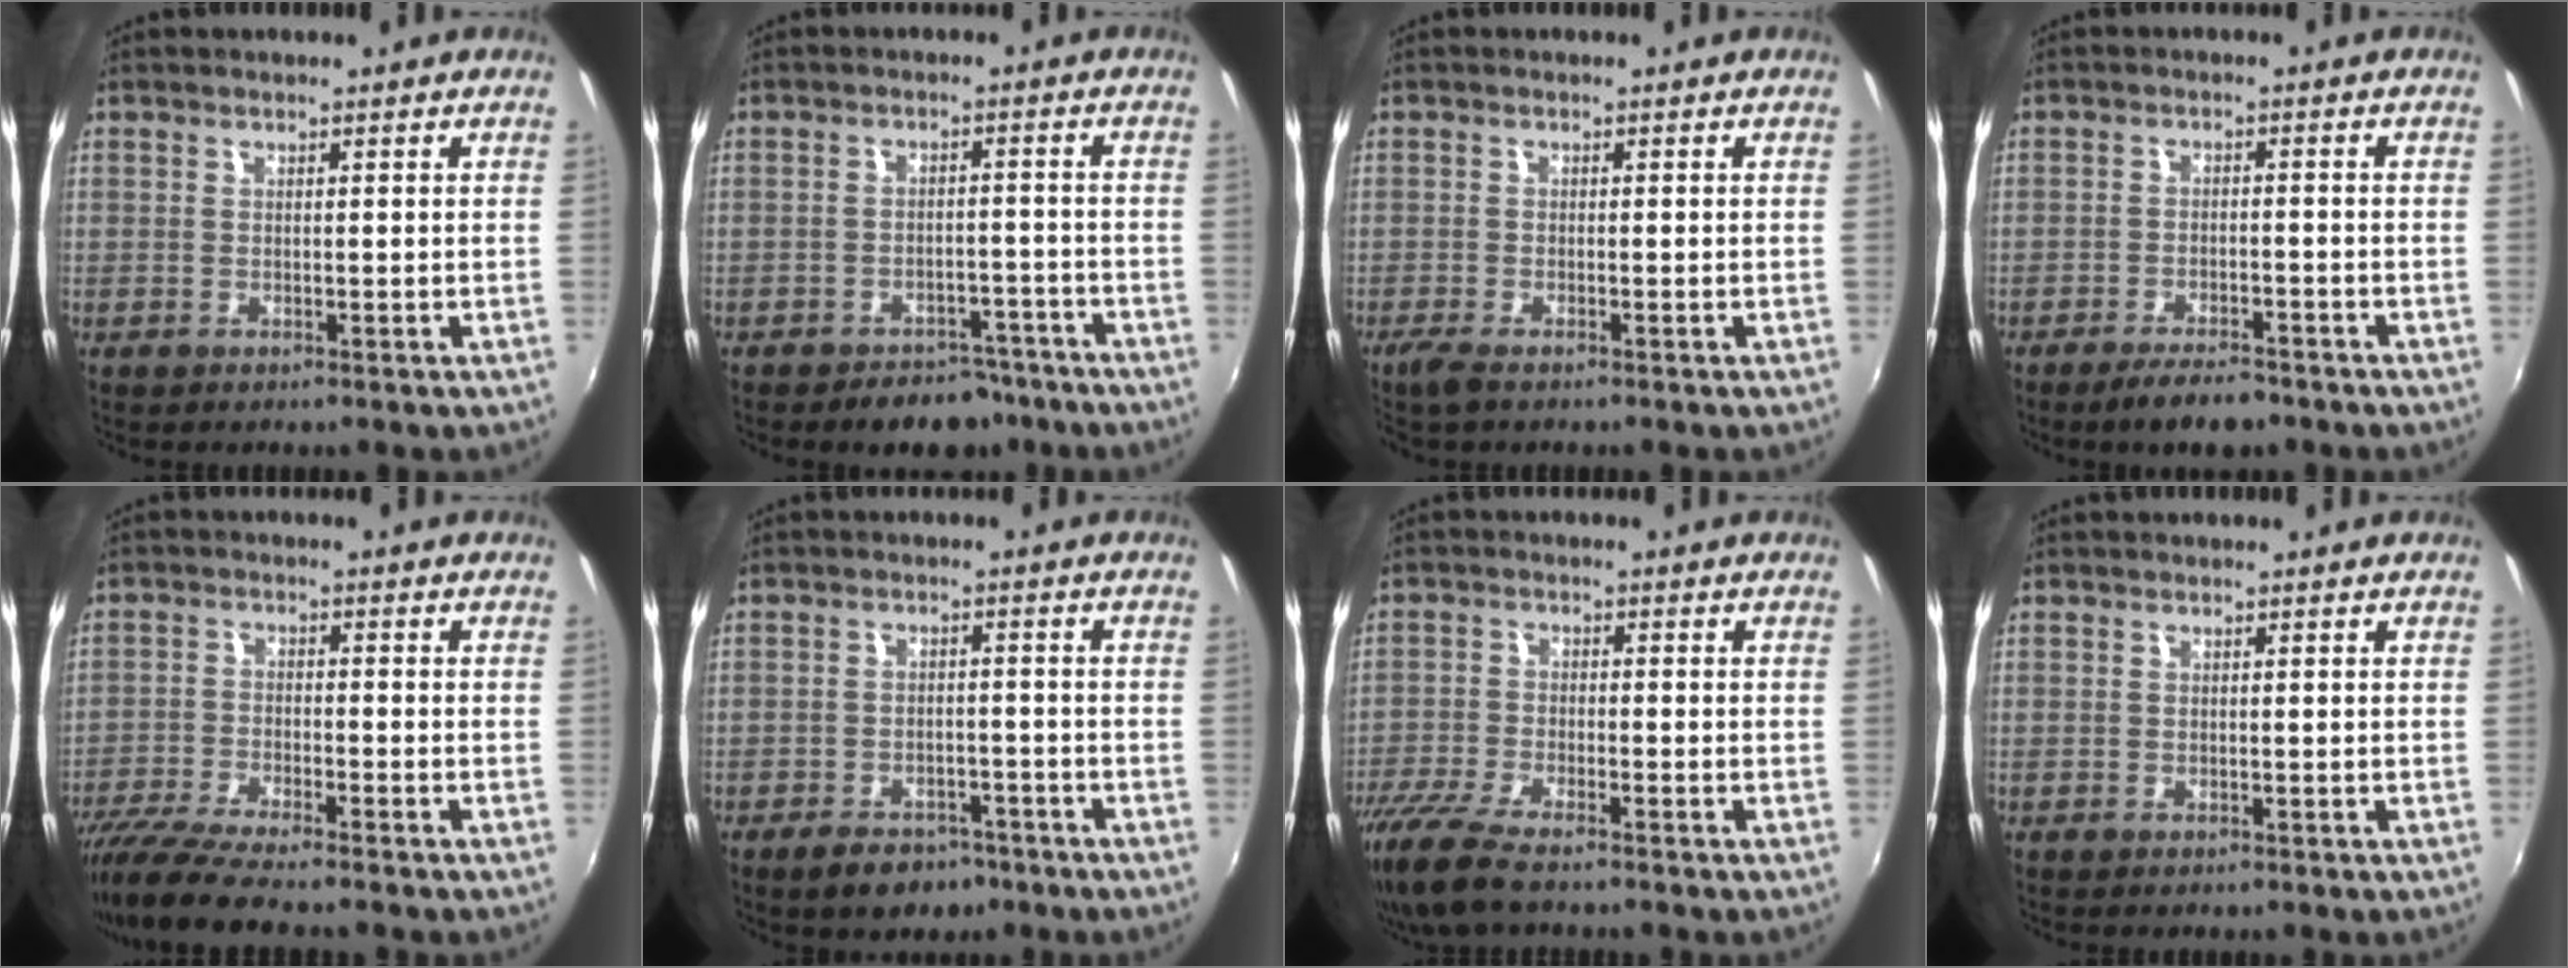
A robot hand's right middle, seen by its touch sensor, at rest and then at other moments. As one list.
[{"total": 8.2, "force": [-6.7, 4.2, 2.4], "torque": [-0.052, 0.014, -0.079]}, {"total": 2.4, "force": [-1.9, 0.3, 1.6], "torque": [-0.037, -0.008, -0.038]}, {"total": 6.1, "force": [-5.0, 1.6, 3.2], "torque": [-0.074, -0.006, -0.081]}, {"total": 9.8, "force": [-8.6, 0.4, 4.7], "torque": [-0.112, -0.030, -0.157]}, {"total": 7.1, "force": [-5.1, 4.0, 2.9], "torque": [-0.073, 0.005, -0.067]}, {"total": 10.8, "force": [-8.6, 2.2, 6.1], "torque": [-0.148, -0.038, -0.163]}, {"total": 0.0}]